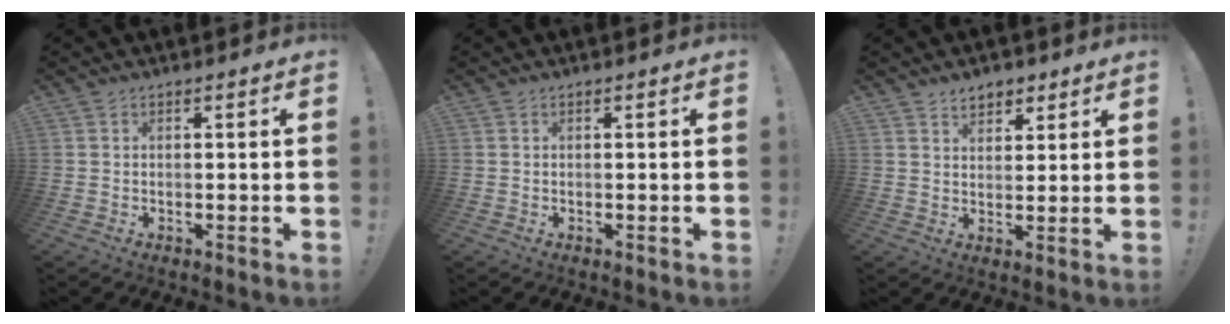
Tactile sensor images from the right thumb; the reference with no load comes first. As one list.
[{"total": 0.0}, {"total": 5.0, "force": [3.7, 3.2, 1.1], "torque": [-0.003, -0.025, 0.066]}]